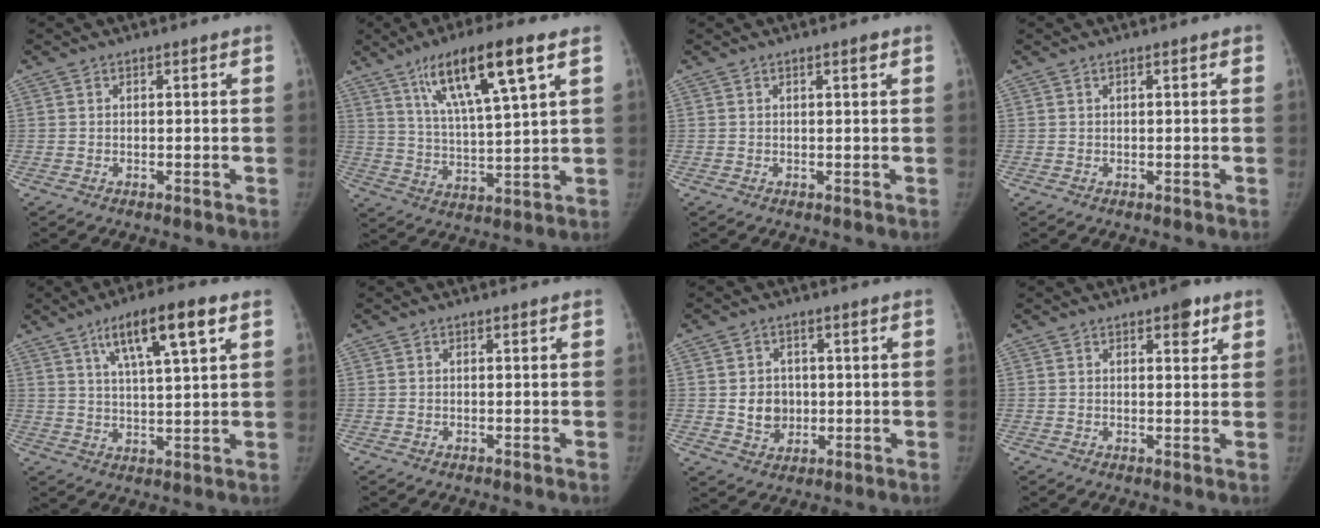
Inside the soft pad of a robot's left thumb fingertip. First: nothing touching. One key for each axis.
{"total": 15.8, "fx": 8.3, "fy": 2.8, "fz": 13.2, "tx": -0.230, "ty": -0.024, "tz": 0.151}
{"total": 1.1, "fx": 0.7, "fy": 0.1, "fz": 0.9, "tx": -0.013, "ty": -0.003, "tz": 0.010}
{"total": 0.9, "fx": 0.4, "fy": 0.1, "fz": 0.8, "tx": -0.013, "ty": 0.004, "tz": 0.005}
{"total": 11.6, "fx": 5.8, "fy": 2.2, "fz": 9.8, "tx": -0.163, "ty": -0.013, "tz": 0.099}
{"total": 0.0}
{"total": 5.9, "fx": 0.1, "fy": 5.1, "fz": 2.9, "tx": -0.020, "ty": -0.001, "tz": 0.009}
{"total": 3.8, "fx": 2.2, "fy": 1.7, "fz": 2.6, "tx": -0.019, "ty": -0.008, "tz": 0.026}